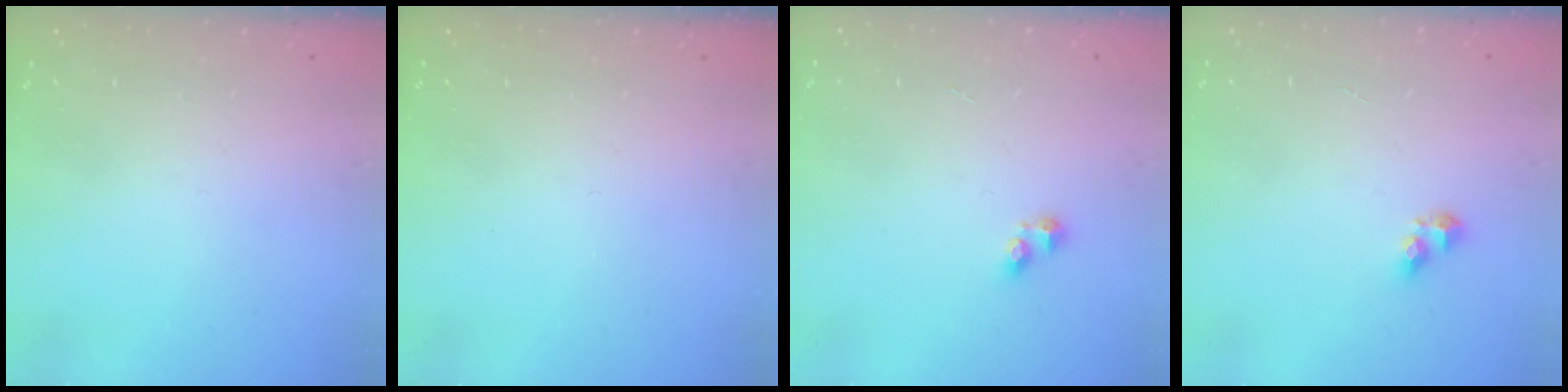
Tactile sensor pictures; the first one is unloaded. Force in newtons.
{"total": 0.0}
{"total": 2.5, "press": 2.5, "slide": 0.3}
{"total": 4.8, "press": 4.7, "slide": 0.4}